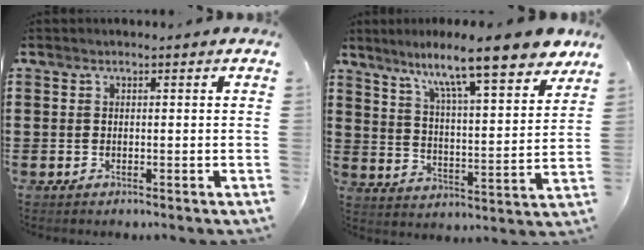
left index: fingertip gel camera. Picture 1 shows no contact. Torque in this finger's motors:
{"motor_torque": [1.09, 1.04, 1.05, 0.21]}